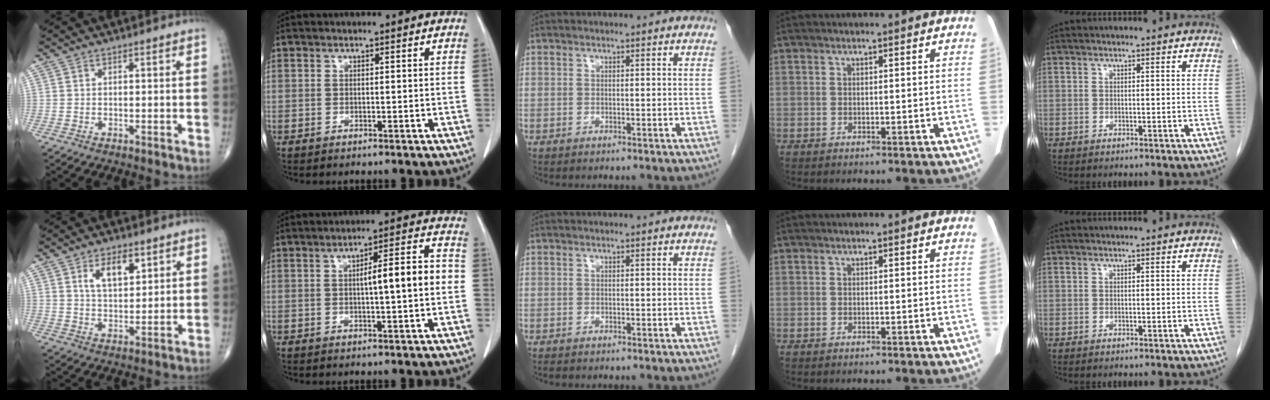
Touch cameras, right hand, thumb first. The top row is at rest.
{"thumb": {"total": 7.4, "force": [3.5, 3.7, 5.3], "torque": [-0.075, -0.021, 0.063]}, "index": {"total": 8.3, "force": [-0.2, 1.0, 8.2], "torque": [-0.119, 0.024, -0.003]}, "middle": {"total": 0.5, "force": [-0.4, 0.2, 0.2], "torque": [-0.006, 0.000, -0.008]}}